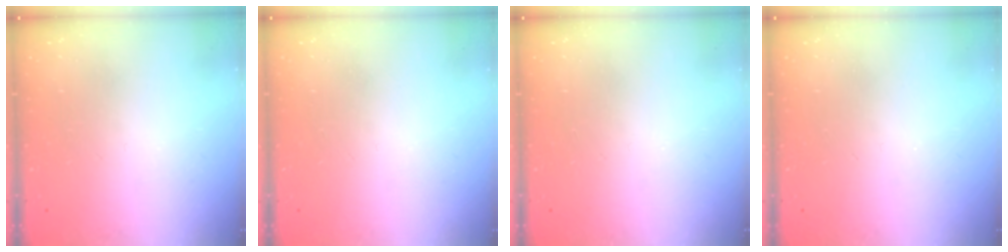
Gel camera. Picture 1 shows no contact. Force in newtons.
{"total": 0.0}
{"total": 0.0}
{"total": 0.0}